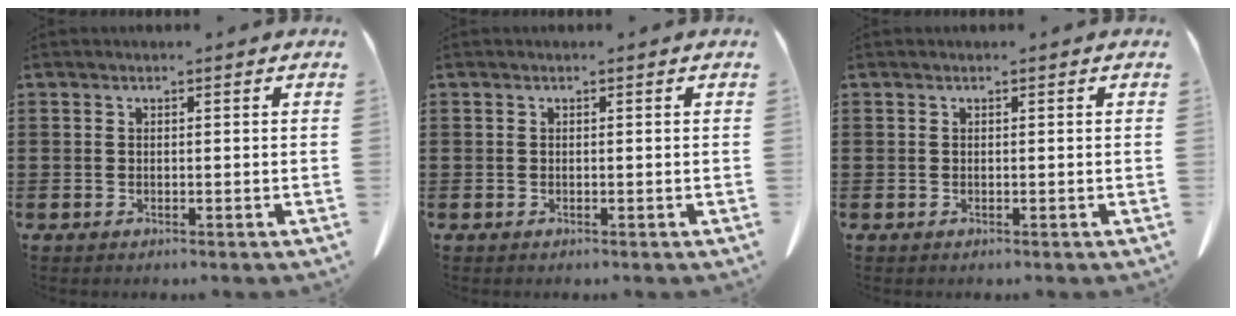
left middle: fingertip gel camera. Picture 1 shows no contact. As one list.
[{"total": 0.0}, {"total": 0.0}]